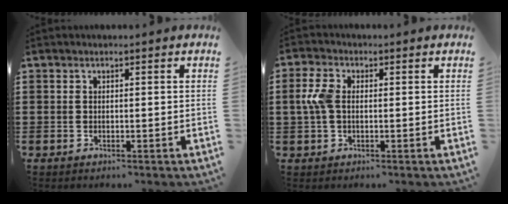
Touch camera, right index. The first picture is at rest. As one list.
[{"total": 4.8, "force": [0.2, 2.8, 3.8], "torque": [-0.107, 0.000, -0.006]}]